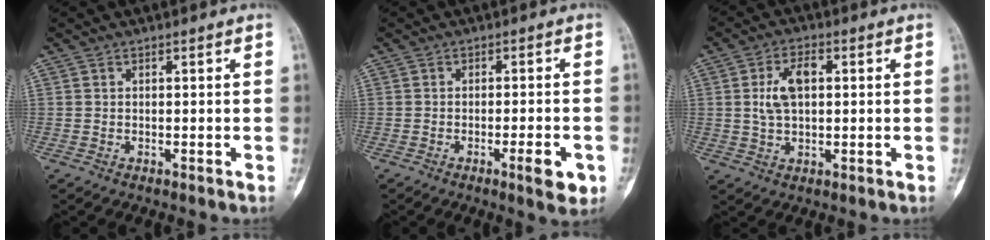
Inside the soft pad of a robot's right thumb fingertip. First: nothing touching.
{"total": 5.2, "force": [-2.2, 1.2, 4.6], "torque": [-0.058, 0.003, -0.026]}
{"total": 6.9, "force": [1.1, 3.9, 5.6], "torque": [-0.104, 0.009, 0.021]}